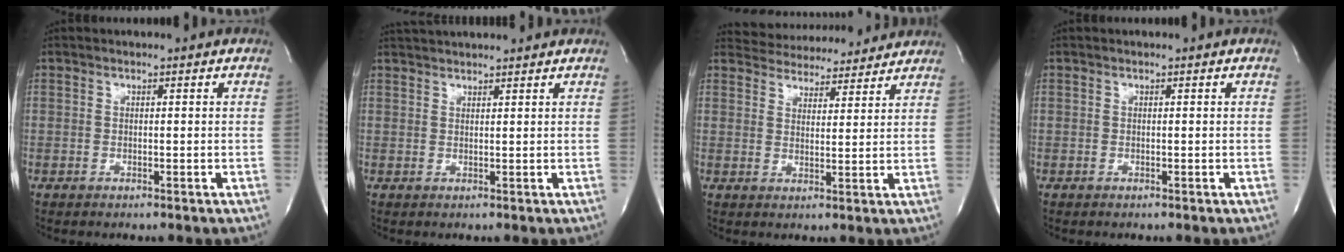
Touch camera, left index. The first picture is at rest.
{"total": 6.5, "force": [6.2, 0.3, 2.0], "torque": [-0.035, 0.032, 0.087]}
{"total": 11.6, "force": [11.1, 2.9, 1.9], "torque": [-0.022, 0.012, 0.146]}
{"total": 0.0}